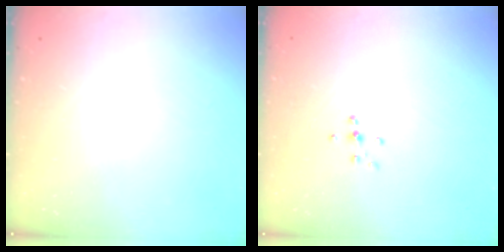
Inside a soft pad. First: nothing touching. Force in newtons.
{"total": 5.5, "press": 5.4, "slide": 0.7}